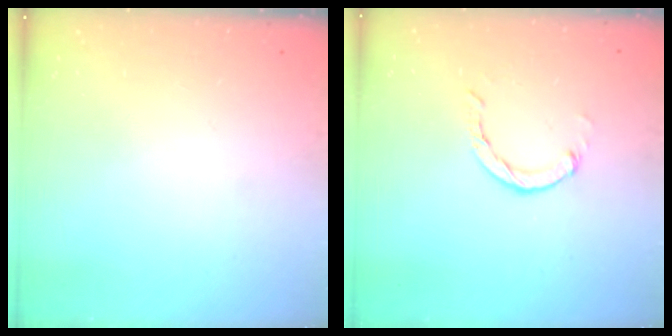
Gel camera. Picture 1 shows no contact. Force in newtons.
{"total": 2.7, "press": 2.7, "slide": 0.5}